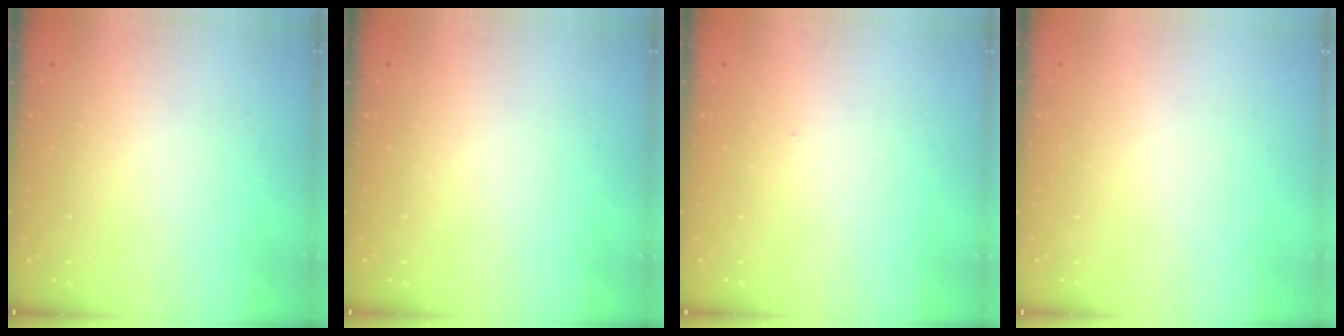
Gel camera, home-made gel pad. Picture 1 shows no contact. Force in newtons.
{"total": 0.0}
{"total": 3.1, "press": 3.1, "slide": 0.5}
{"total": 1.6, "press": 1.6, "slide": 0.1}